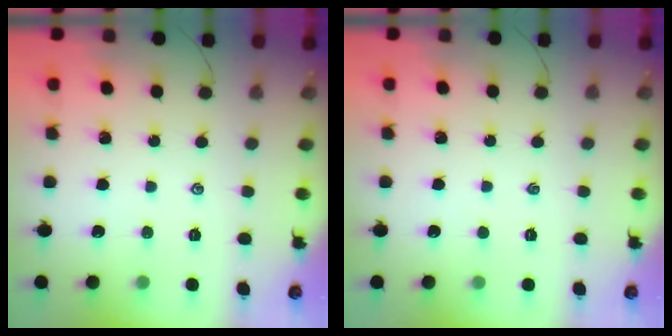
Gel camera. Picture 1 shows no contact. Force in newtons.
{"total": 0.0}